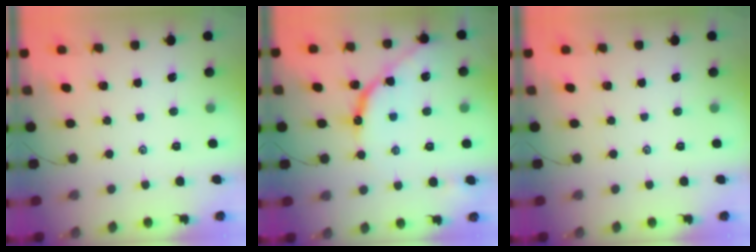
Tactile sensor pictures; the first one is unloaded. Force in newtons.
{"total": 10.7, "press": 10.6, "slide": 1.1}
{"total": 0.0}